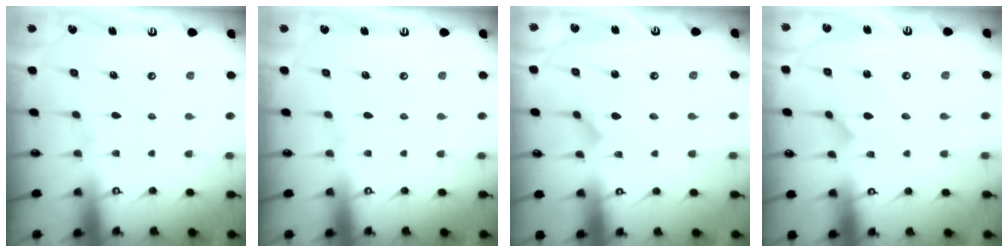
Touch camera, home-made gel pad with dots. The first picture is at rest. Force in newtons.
{"total": 0.0}
{"total": 0.9, "press": 0.9, "slide": 0.0}
{"total": 1.5, "press": 1.5, "slide": 0.1}